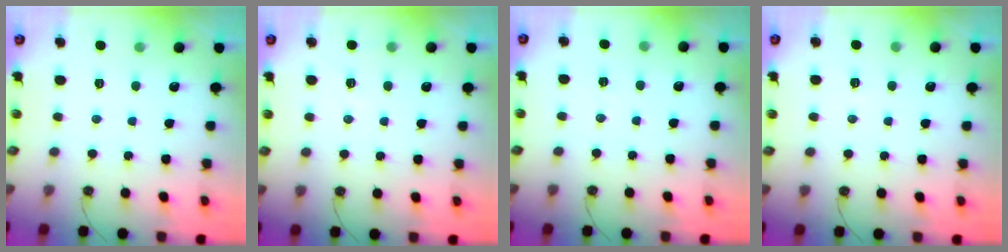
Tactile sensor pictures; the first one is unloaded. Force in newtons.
{"total": 5.8, "press": 4.8, "slide": 3.3}
{"total": 3.7, "press": 2.2, "slide": 3.0}
{"total": 4.8, "press": 2.0, "slide": 4.3}